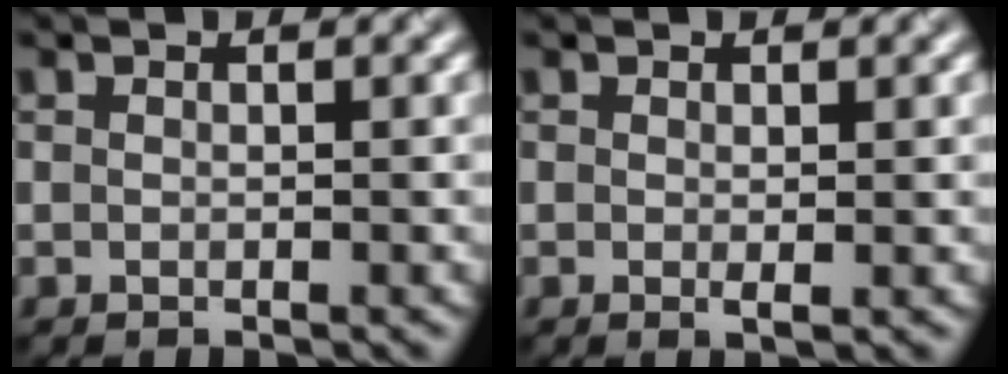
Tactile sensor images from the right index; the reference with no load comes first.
{"total": 0.7, "force": [0.1, 0.1, 0.7], "torque": [-0.009, -0.004, 0.000]}